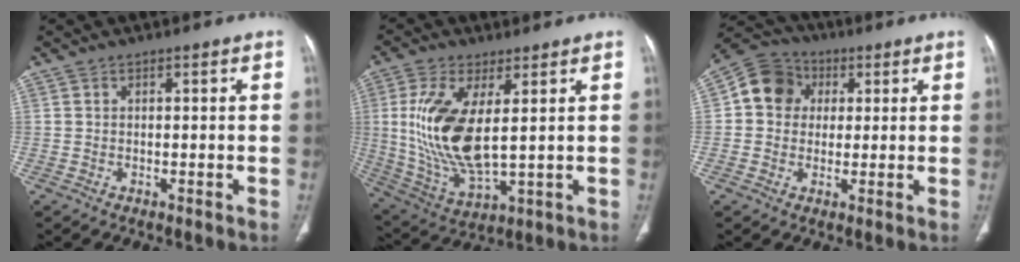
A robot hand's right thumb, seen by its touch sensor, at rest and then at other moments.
{"total": 15.8, "force": [2.6, 6.5, 14.2], "torque": [-0.301, -0.022, 0.063]}
{"total": 9.2, "force": [1.8, 8.1, 4.0], "torque": [-0.050, 0.012, 0.017]}